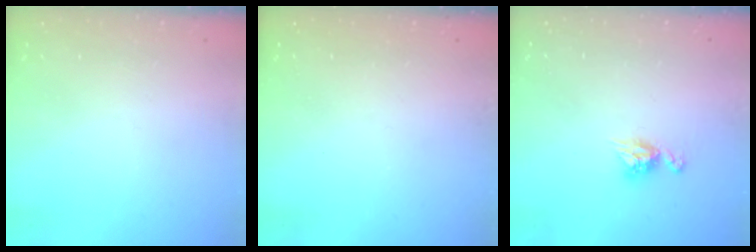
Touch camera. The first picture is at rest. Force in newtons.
{"total": 0.0}
{"total": 7.9, "press": 7.9, "slide": 0.6}